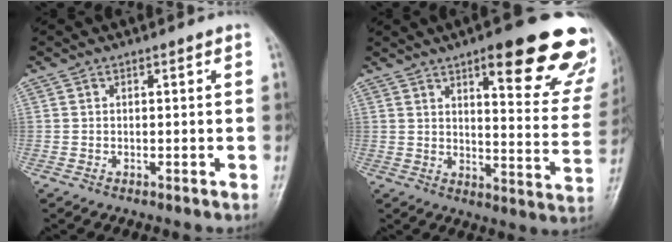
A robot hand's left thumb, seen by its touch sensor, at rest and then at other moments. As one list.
[{"total": 23.1, "force": [14.3, 6.4, 17.0], "torque": [-0.175, -0.060, 0.176]}]